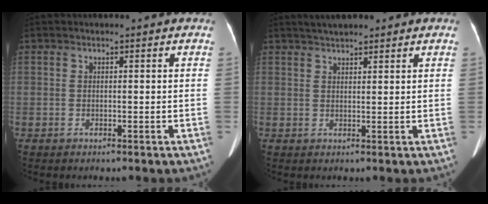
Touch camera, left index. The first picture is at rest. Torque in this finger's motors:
{"motor_torque": [0.27, -1.54, 0.21, 0.07]}